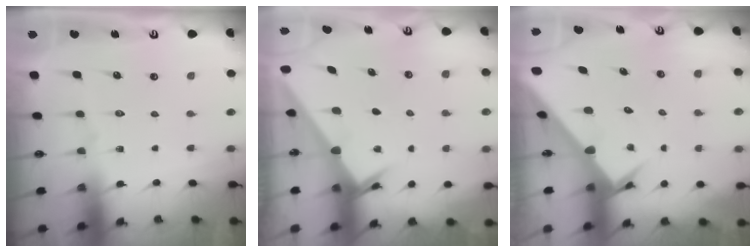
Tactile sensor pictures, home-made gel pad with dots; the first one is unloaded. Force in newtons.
{"total": 2.5, "press": 2.5, "slide": 0.2}
{"total": 3.1, "press": 3.1, "slide": 0.3}